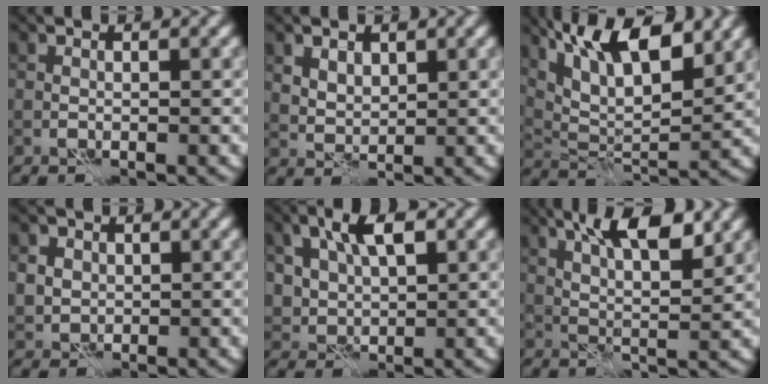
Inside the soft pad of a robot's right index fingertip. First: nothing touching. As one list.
[{"total": 2.3, "force": [1.3, 1.5, 1.1], "torque": [-0.025, -0.005, 0.026]}, {"total": 10.1, "force": [5.7, 3.7, 7.4], "torque": [-0.131, 0.009, 0.099]}, {"total": 4.9, "force": [1.7, 4.2, 1.8], "torque": [-0.045, 0.019, 0.020]}, {"total": 5.9, "force": [2.2, 3.6, 4.1], "torque": [-0.081, 0.004, 0.032]}, {"total": 6.8, "force": [3.8, 2.0, 5.2], "torque": [-0.080, 0.007, 0.057]}]